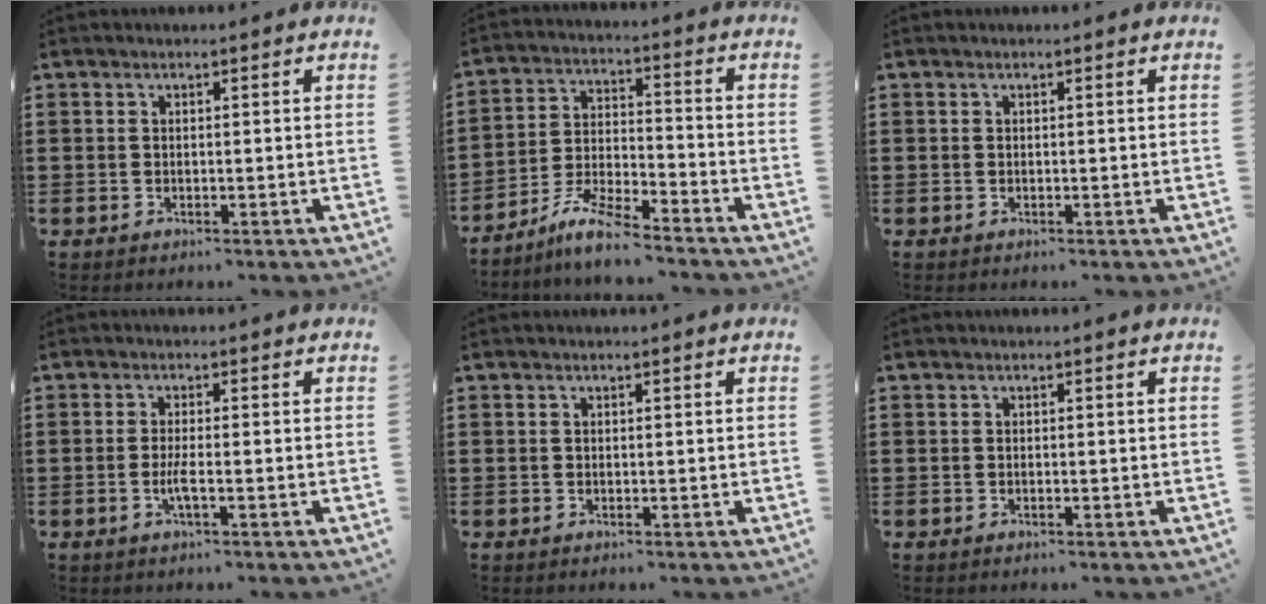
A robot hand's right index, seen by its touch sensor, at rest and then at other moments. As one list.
[{"total": 6.7, "force": [-6.0, 0.5, 2.9], "torque": [-0.076, -0.005, -0.120]}, {"total": 0.0}, {"total": 2.6, "force": [-0.9, 0.2, 2.5], "torque": [-0.058, -0.008, -0.020]}, {"total": 0.0}, {"total": 0.0}]